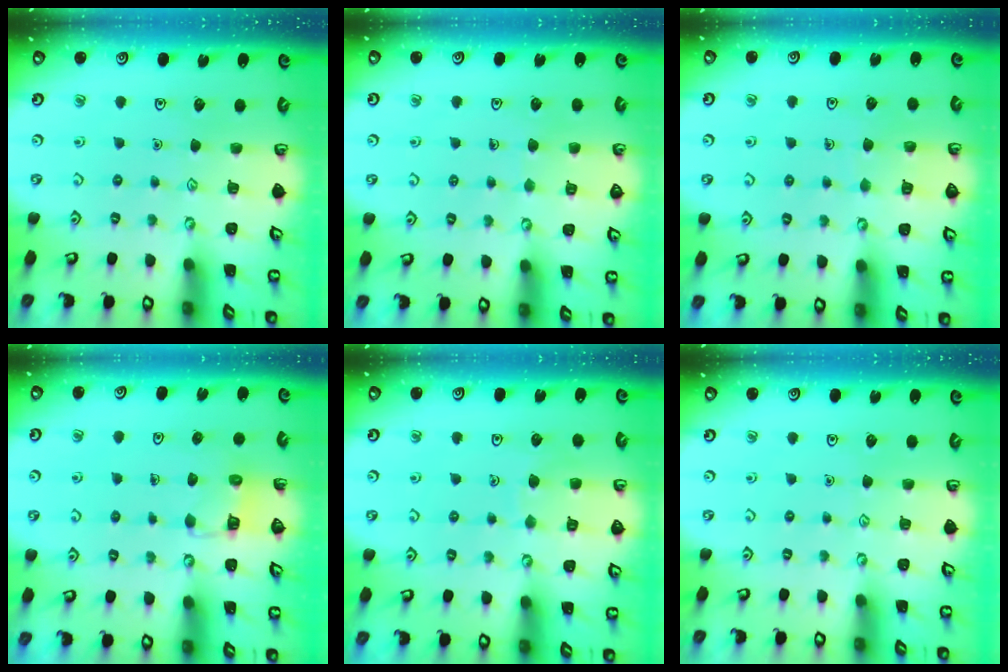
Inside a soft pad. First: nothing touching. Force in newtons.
{"total": 4.4, "press": 4.4, "slide": 0.3}
{"total": 4.3, "press": 4.2, "slide": 0.4}
{"total": 4.0, "press": 3.9, "slide": 0.2}
{"total": 5.2, "press": 5.2, "slide": 0.5}
{"total": 0.0}